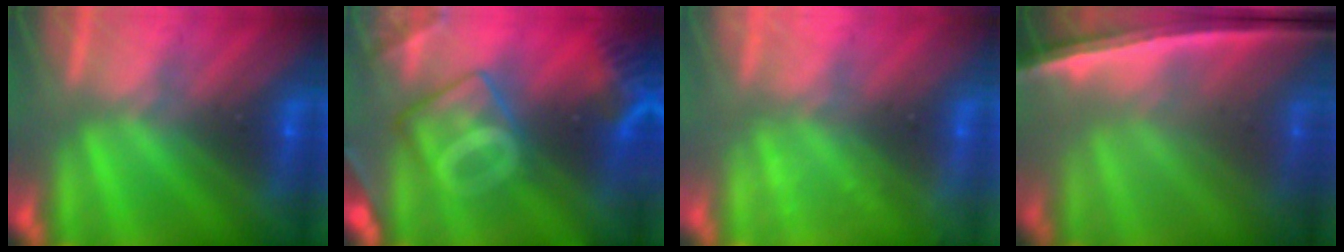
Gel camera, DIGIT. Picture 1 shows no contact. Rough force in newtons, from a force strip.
{"total": 7.8}
{"total": 2.3}
{"total": 7.1}